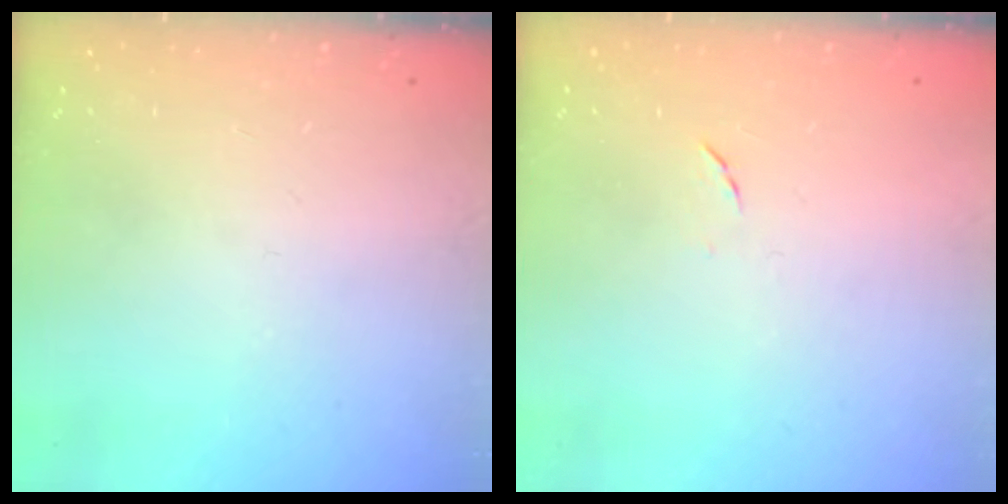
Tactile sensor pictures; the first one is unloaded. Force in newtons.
{"total": 4.5, "press": 4.5, "slide": 0.5}